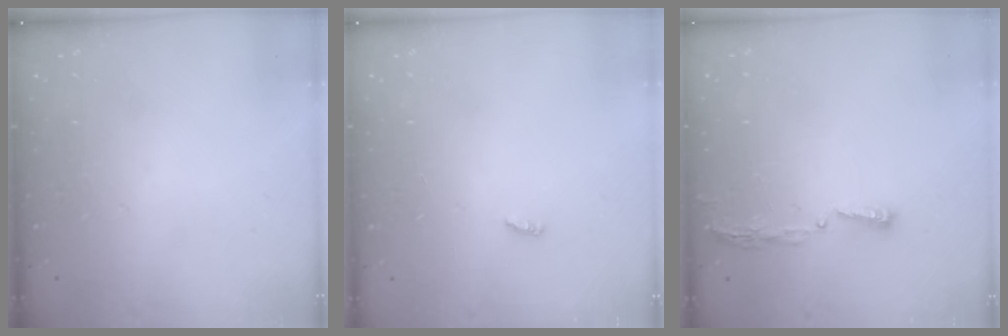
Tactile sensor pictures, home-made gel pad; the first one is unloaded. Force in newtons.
{"total": 2.3, "press": 2.3, "slide": 0.2}
{"total": 3.4, "press": 3.4, "slide": 0.4}